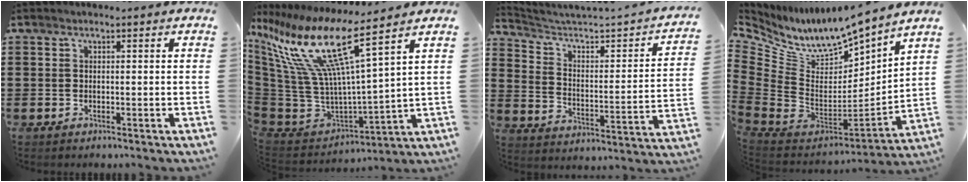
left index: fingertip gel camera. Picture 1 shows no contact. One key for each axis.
{"total": 14.9, "fx": 7.7, "fy": 3.2, "fz": 12.4, "tx": -0.281, "ty": -0.055, "tz": 0.120}
{"total": 3.1, "fx": 2.3, "fy": 0.4, "fz": 2.0, "tx": -0.058, "ty": -0.033, "tz": 0.025}
{"total": 8.1, "fx": 7.0, "fy": 2.8, "fz": 3.1, "tx": -0.100, "ty": -0.069, "tz": 0.118}